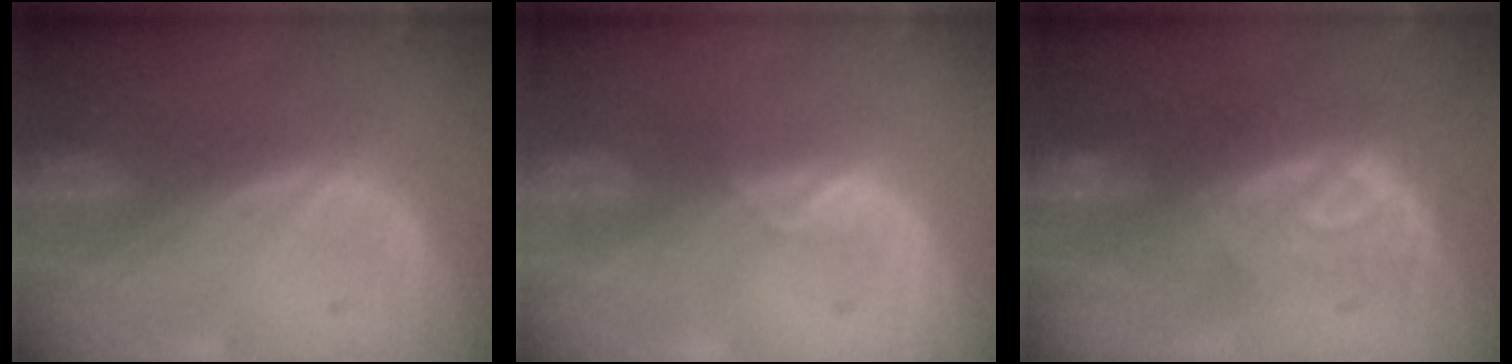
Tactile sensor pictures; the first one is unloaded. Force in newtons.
{"total": 1.1, "press": 1.1, "slide": 0.2}
{"total": 8.0, "press": 8.0, "slide": 0.6}